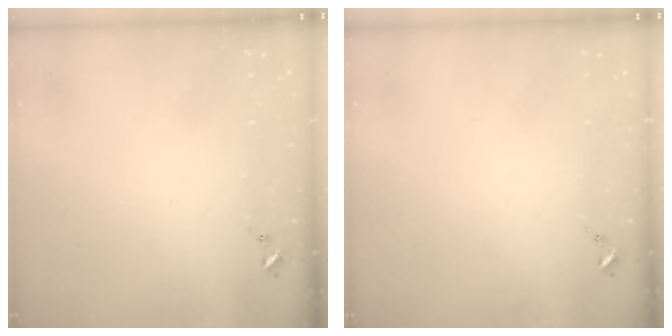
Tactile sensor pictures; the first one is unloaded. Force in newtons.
{"total": 0.0}